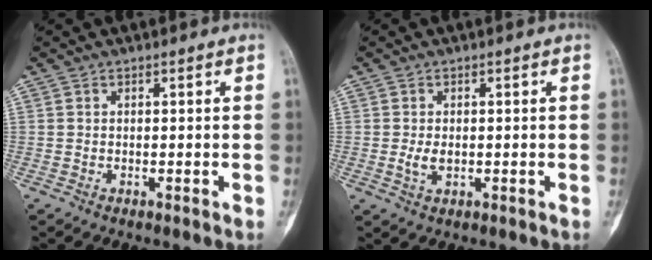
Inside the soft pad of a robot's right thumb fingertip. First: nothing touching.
{"total": 2.6, "force": [-0.2, 1.6, 2.0], "torque": [-0.041, -0.004, -0.001]}